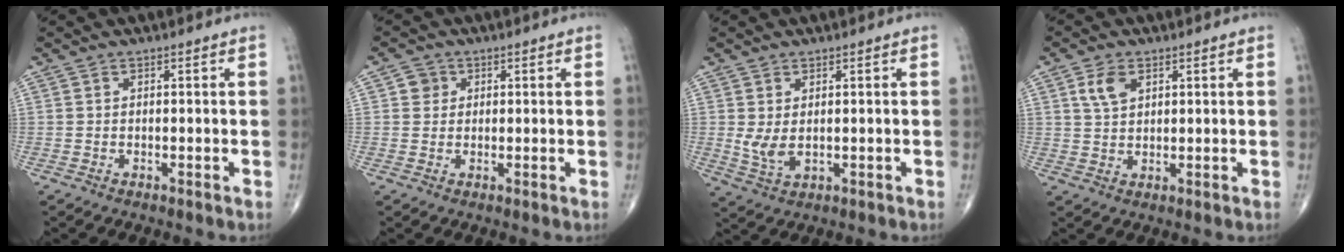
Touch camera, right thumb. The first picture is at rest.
{"total": 2.7, "force": [0.8, 2.5, 0.6], "torque": [0.006, 0.000, 0.007]}
{"total": 3.9, "force": [0.5, 2.0, 3.3], "torque": [-0.066, -0.007, 0.021]}
{"total": 4.6, "force": [2.0, 2.9, 2.9], "torque": [-0.047, -0.006, 0.041]}